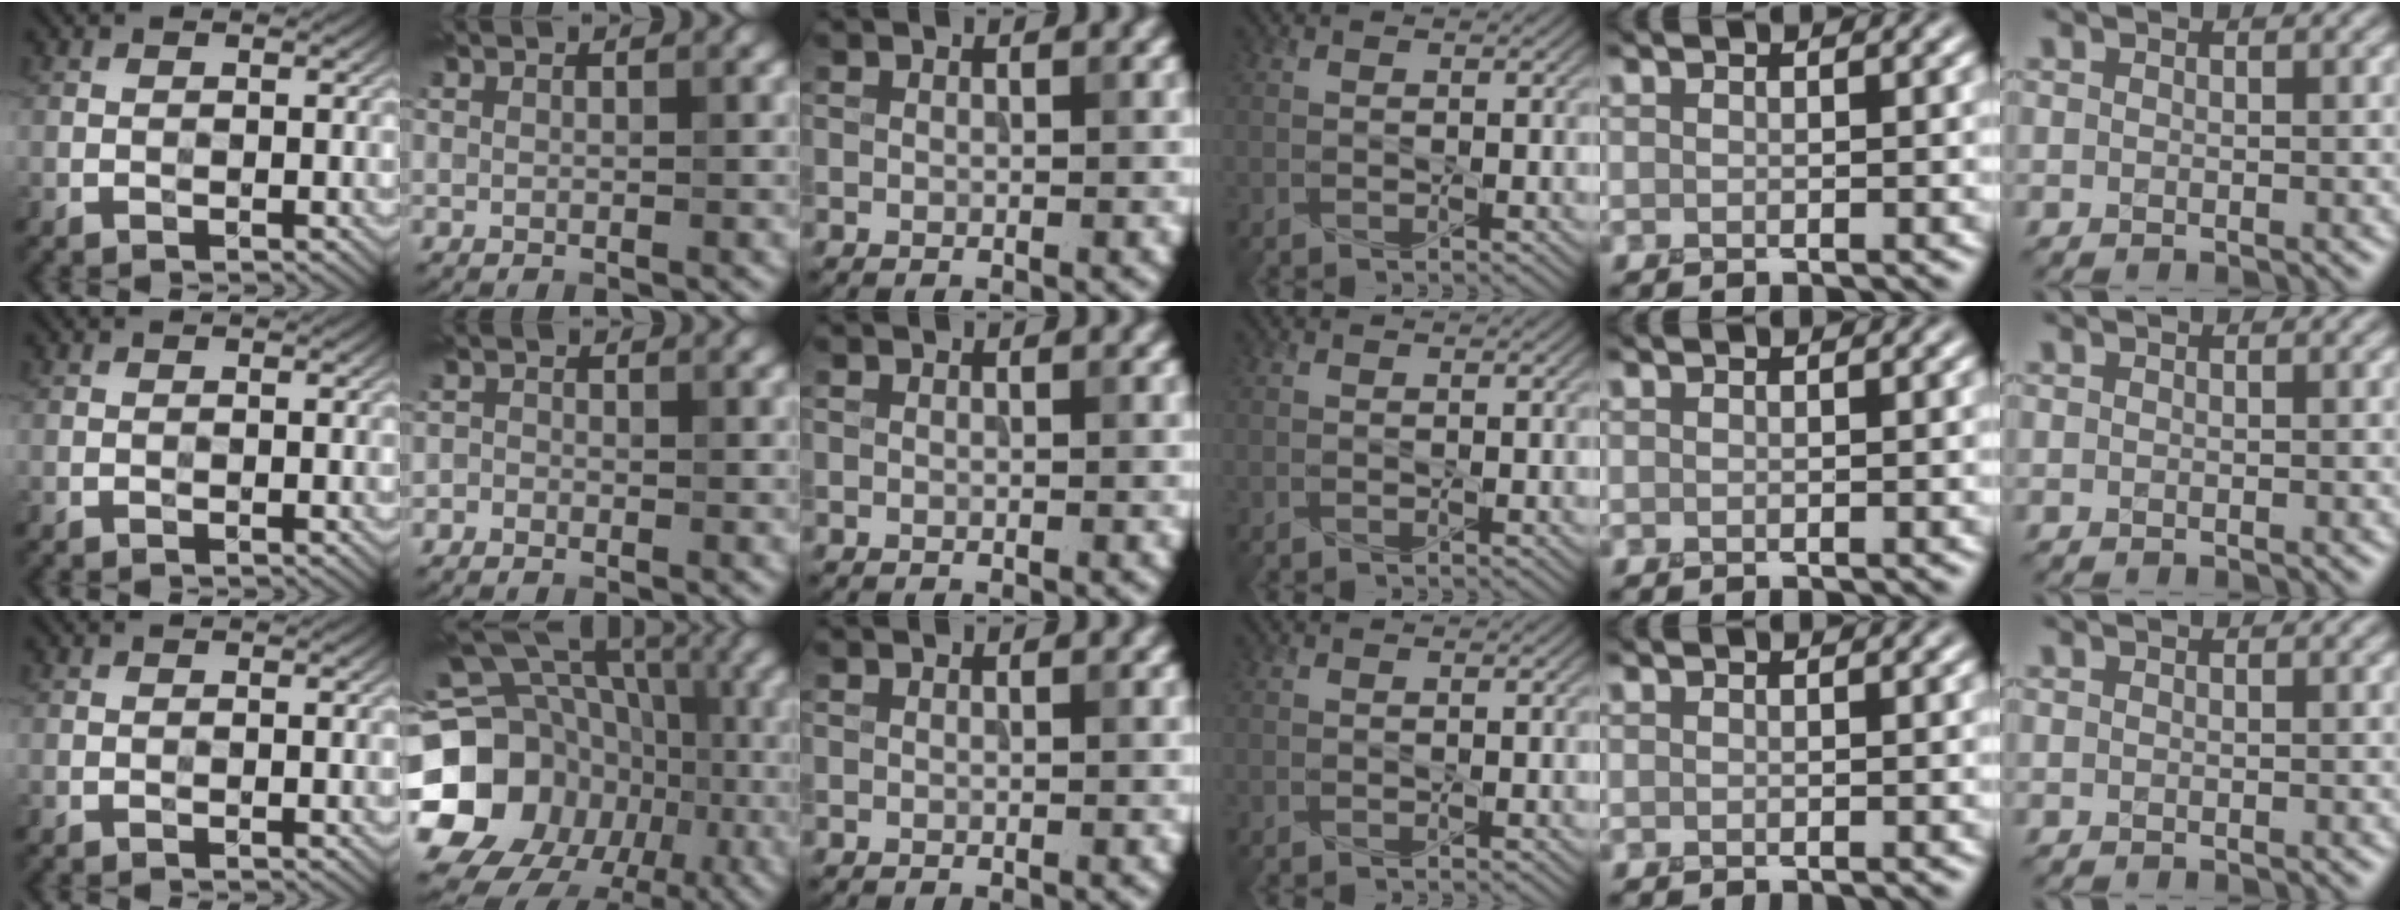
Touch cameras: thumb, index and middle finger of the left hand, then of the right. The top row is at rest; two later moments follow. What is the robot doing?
{"motion": "press", "object": "sticky note"}